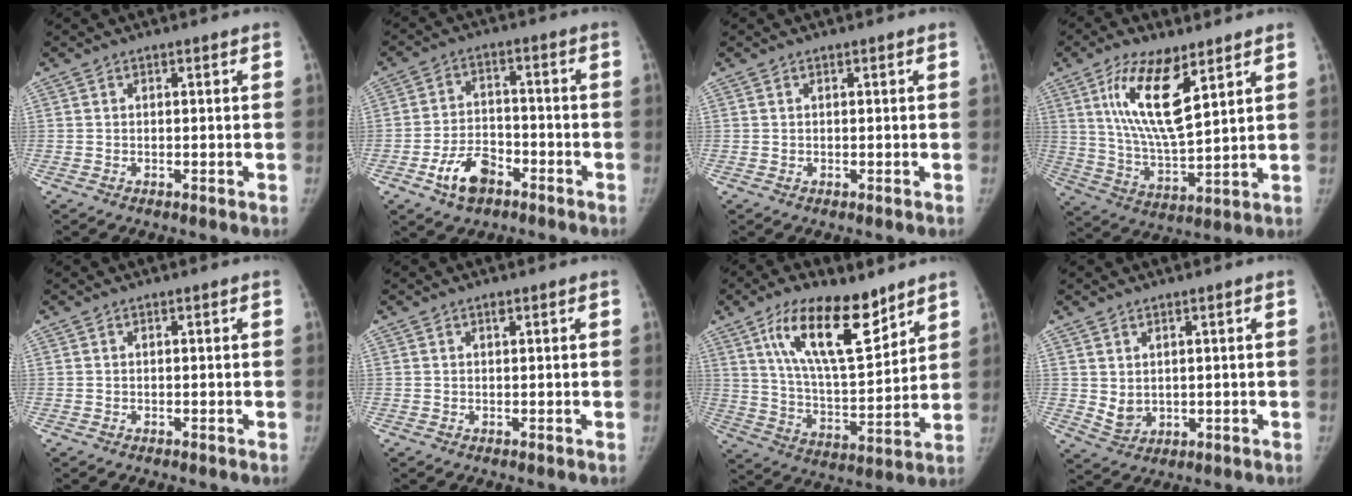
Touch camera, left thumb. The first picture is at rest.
{"total": 8.3, "force": [-4.5, 5.0, 4.8], "torque": [-0.074, 0.028, -0.077]}
{"total": 0.0}
{"total": 14.5, "force": [7.0, 4.8, 11.7], "torque": [-0.211, -0.037, 0.137]}
{"total": 0.0}
{"total": 0.7, "force": [0.5, 0.2, 0.5], "torque": [-0.008, -0.002, 0.007]}
{"total": 17.7, "force": [10.6, 6.6, 12.5], "torque": [-0.180, -0.058, 0.194]}
{"total": 3.7, "force": [1.0, 2.6, 2.5], "torque": [-0.034, -0.016, 0.030]}